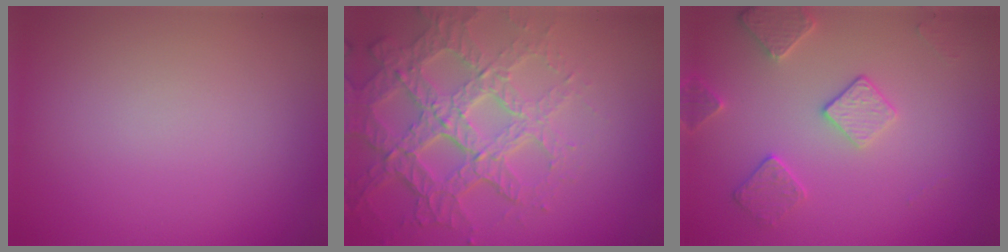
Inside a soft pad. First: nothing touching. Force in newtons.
{"total": 7.4, "press": 5.2, "slide": 5.2}
{"total": 2.8, "press": 2.7, "slide": 0.6}